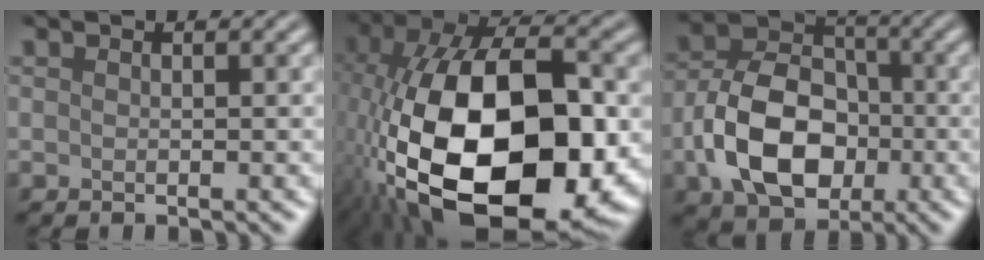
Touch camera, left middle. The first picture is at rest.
{"total": 21.1, "force": [-5.0, 11.3, 17.1], "torque": [-0.354, -0.018, -0.063]}
{"total": 9.4, "force": [-2.3, 6.7, 6.2], "torque": [-0.119, 0.006, -0.049]}